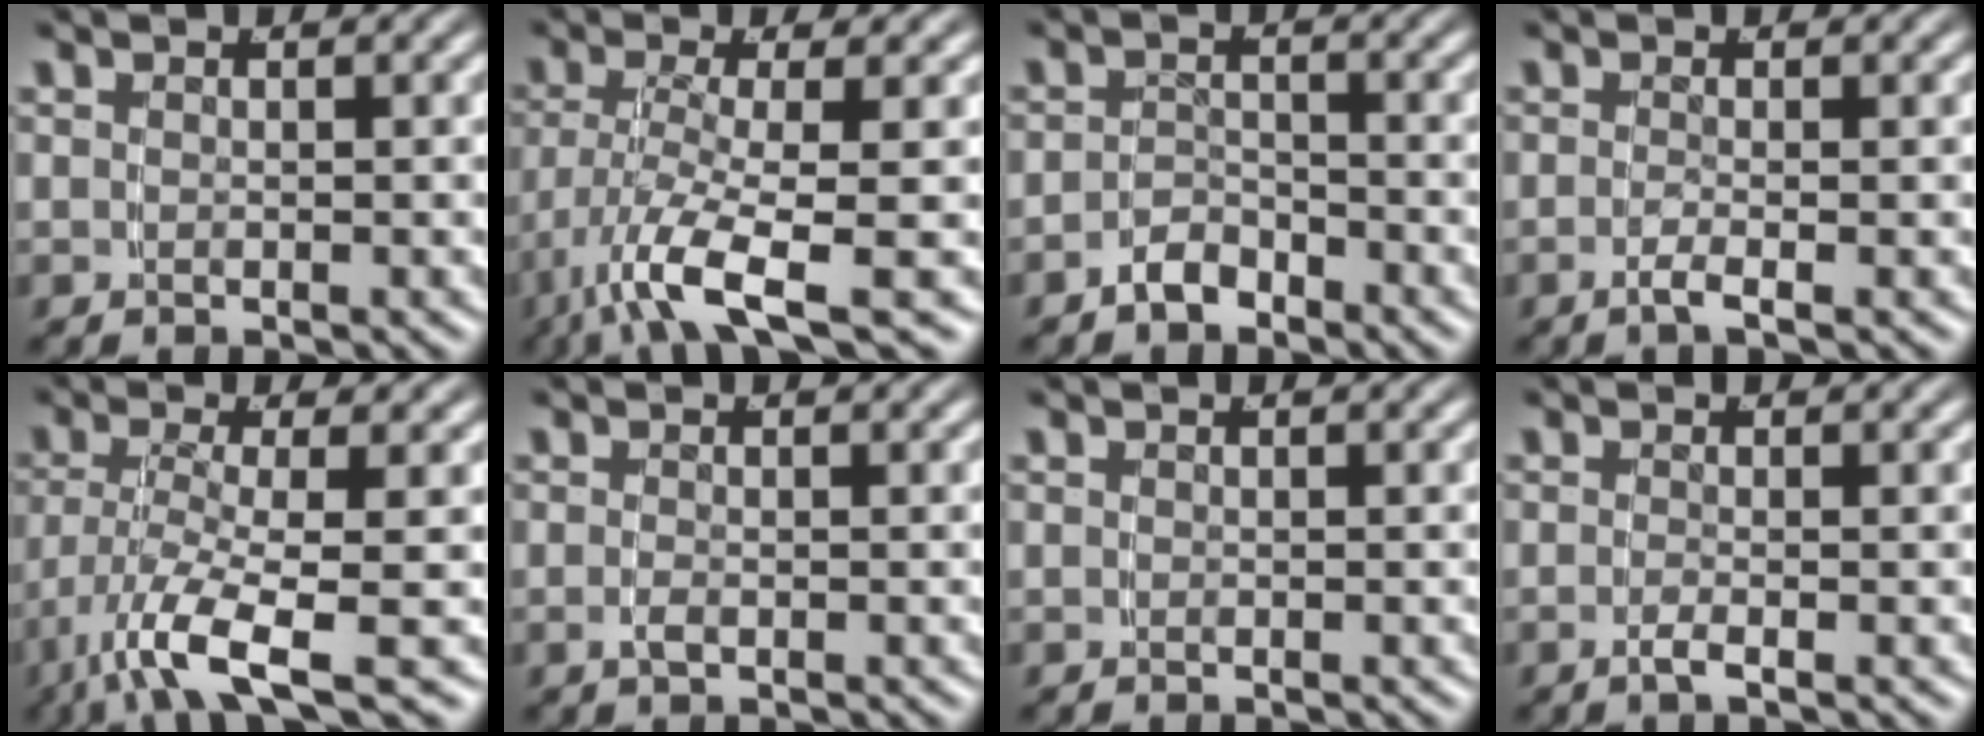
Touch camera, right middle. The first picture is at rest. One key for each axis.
{"total": 6.5, "fx": -3.5, "fy": 1.5, "fz": 5.3, "tx": -0.104, "ty": -0.029, "tz": -0.044}
{"total": 2.5, "fx": -2.2, "fy": 1.0, "fz": 0.6, "tx": -0.008, "ty": -0.002, "tz": -0.041}
{"total": 1.5, "fx": -0.9, "fy": -0.5, "fz": 1.1, "tx": -0.029, "ty": -0.006, "tz": -0.016}
{"total": 6.5, "fx": -3.6, "fy": 1.6, "fz": 5.2, "tx": -0.102, "ty": -0.030, "tz": -0.046}
{"total": 0.7, "fx": -0.4, "fy": 0.1, "fz": 0.6, "tx": -0.016, "ty": -0.002, "tz": -0.006}
{"total": 0.0}
{"total": 1.2, "fx": -0.7, "fy": -0.4, "fz": 0.9, "tx": -0.023, "ty": -0.003, "tz": -0.014}